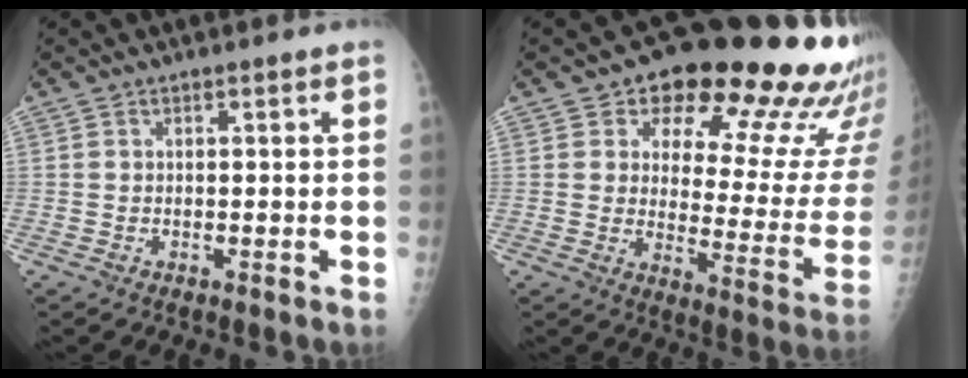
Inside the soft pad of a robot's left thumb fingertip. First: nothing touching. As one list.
[{"total": 24.2, "force": [15.8, 10.8, 14.8], "torque": [-0.143, -0.070, 0.195]}]